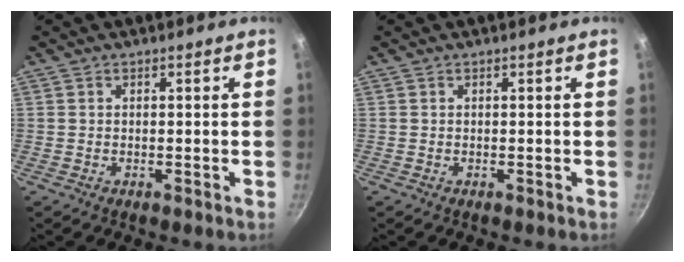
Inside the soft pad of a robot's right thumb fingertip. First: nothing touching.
{"total": 0.0}